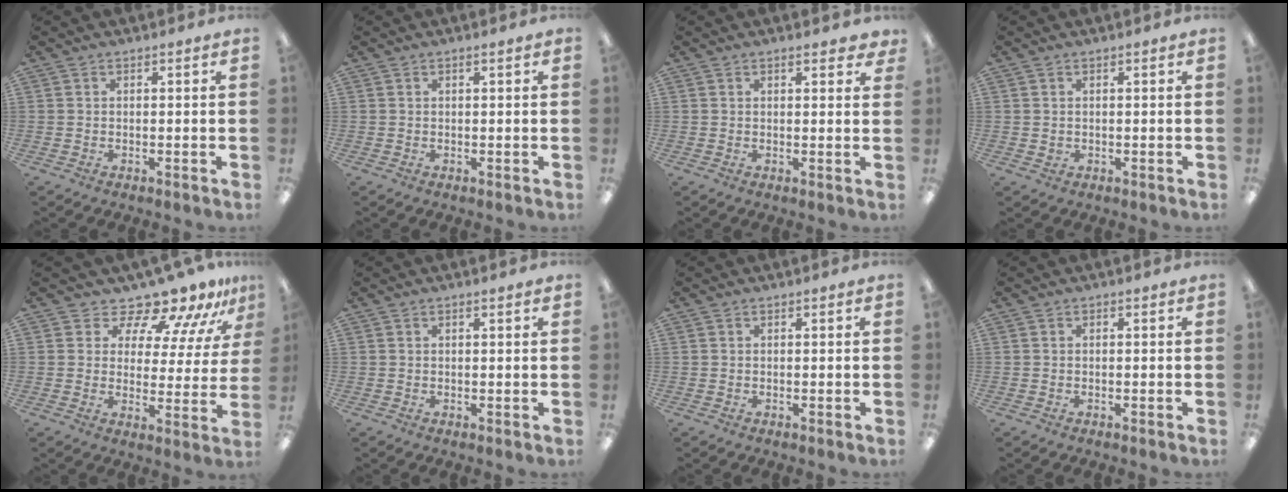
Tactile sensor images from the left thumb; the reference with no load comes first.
{"total": 0.8, "force": [0.5, 0.0, 0.7], "torque": [-0.012, 0.000, 0.008]}
{"total": 2.3, "force": [1.8, 0.8, 1.2], "torque": [-0.012, -0.005, 0.028]}
{"total": 0.8, "force": [0.7, 0.4, 0.2], "torque": [-0.003, 0.001, 0.013]}
{"total": 12.1, "force": [11.0, 3.5, 3.6], "torque": [-0.068, -0.095, 0.192]}
{"total": 0.9, "force": [0.7, 0.0, 0.6], "torque": [-0.011, 0.000, 0.011]}
{"total": 0.0}
{"total": 0.0}